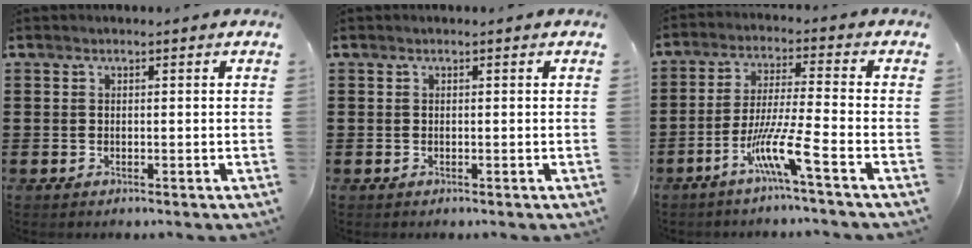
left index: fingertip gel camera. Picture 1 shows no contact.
{"total": 0.0}
{"total": 9.1, "force": [-5.4, 0.4, 7.3], "torque": [-0.153, -0.006, -0.106]}